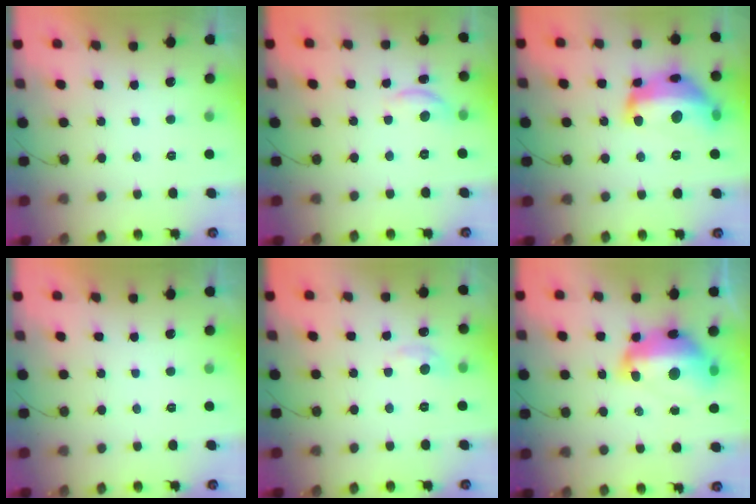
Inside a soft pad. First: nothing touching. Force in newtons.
{"total": 7.0, "press": 7.0, "slide": 0.6}
{"total": 19.1, "press": 19.0, "slide": 1.0}
{"total": 0.0}
{"total": 6.6, "press": 6.6, "slide": 0.9}
{"total": 17.3, "press": 17.2, "slide": 1.8}